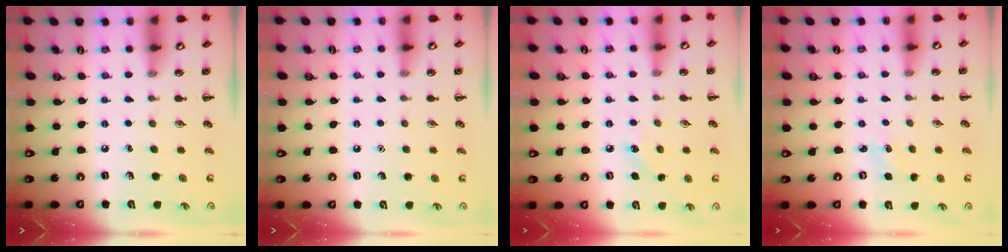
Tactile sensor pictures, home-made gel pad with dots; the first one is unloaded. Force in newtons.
{"total": 1.5, "press": 1.5, "slide": 0.1}
{"total": 6.0, "press": 5.8, "slide": 1.8}
{"total": 1.4, "press": 1.3, "slide": 0.4}